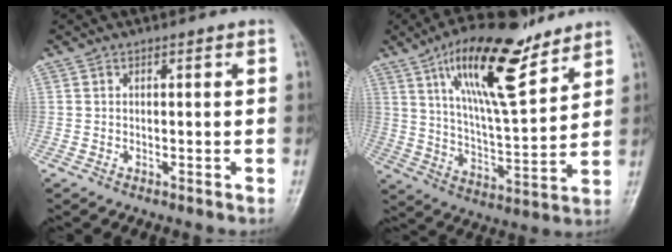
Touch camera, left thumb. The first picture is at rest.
{"total": 19.0, "force": [11.4, 6.0, 13.9], "torque": [-0.212, -0.053, 0.205]}